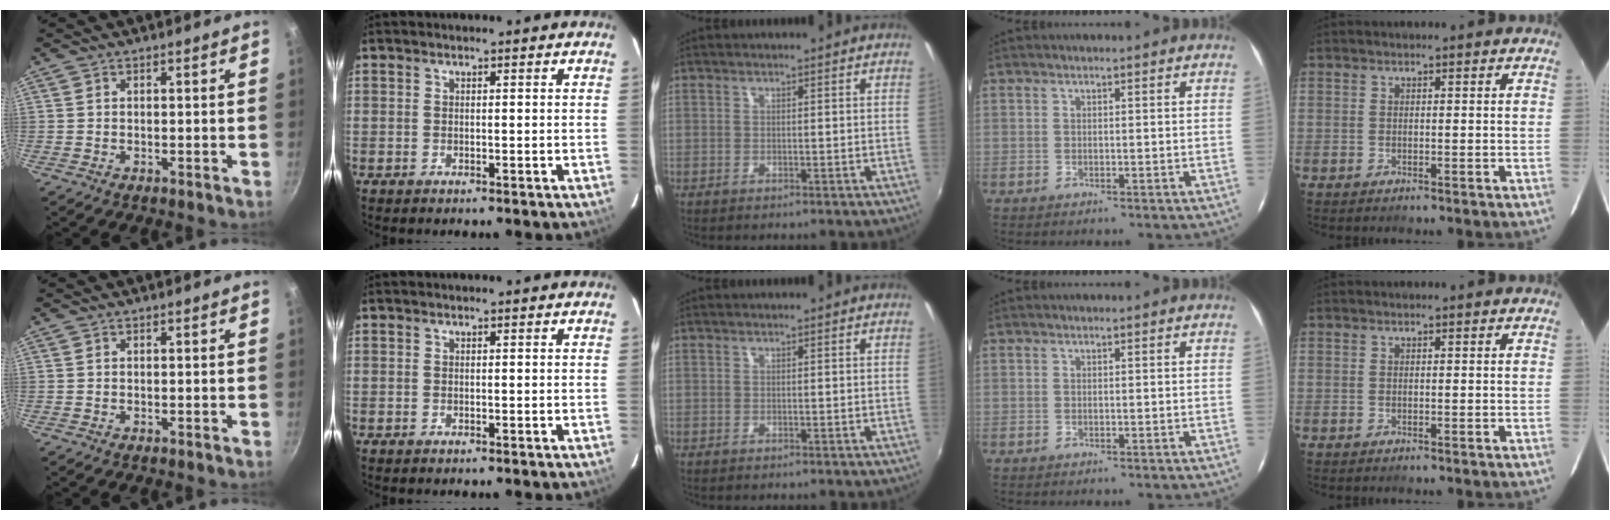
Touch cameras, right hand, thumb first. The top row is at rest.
{}